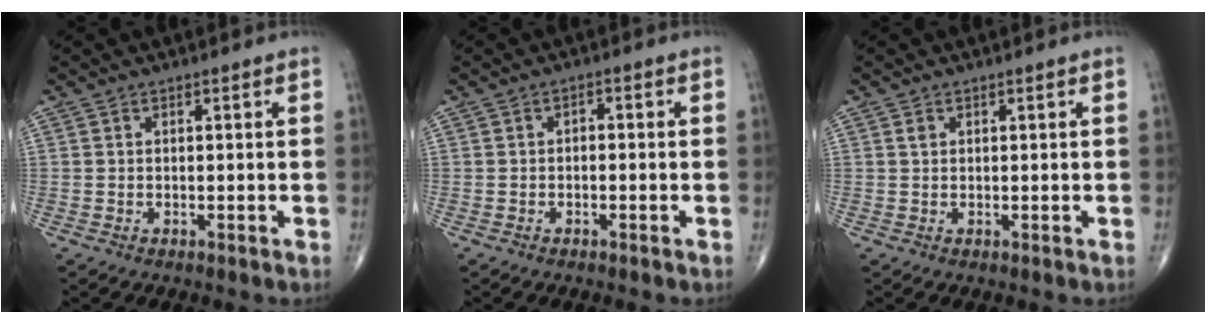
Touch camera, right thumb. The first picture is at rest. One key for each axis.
{"total": 1.4, "fx": -0.3, "fy": 0.9, "fz": 1.0, "tx": -0.008, "ty": 0.010, "tz": -0.009}
{"total": 0.7, "fx": 0.3, "fy": 0.6, "fz": 0.3, "tx": -0.004, "ty": -0.001, "tz": 0.007}